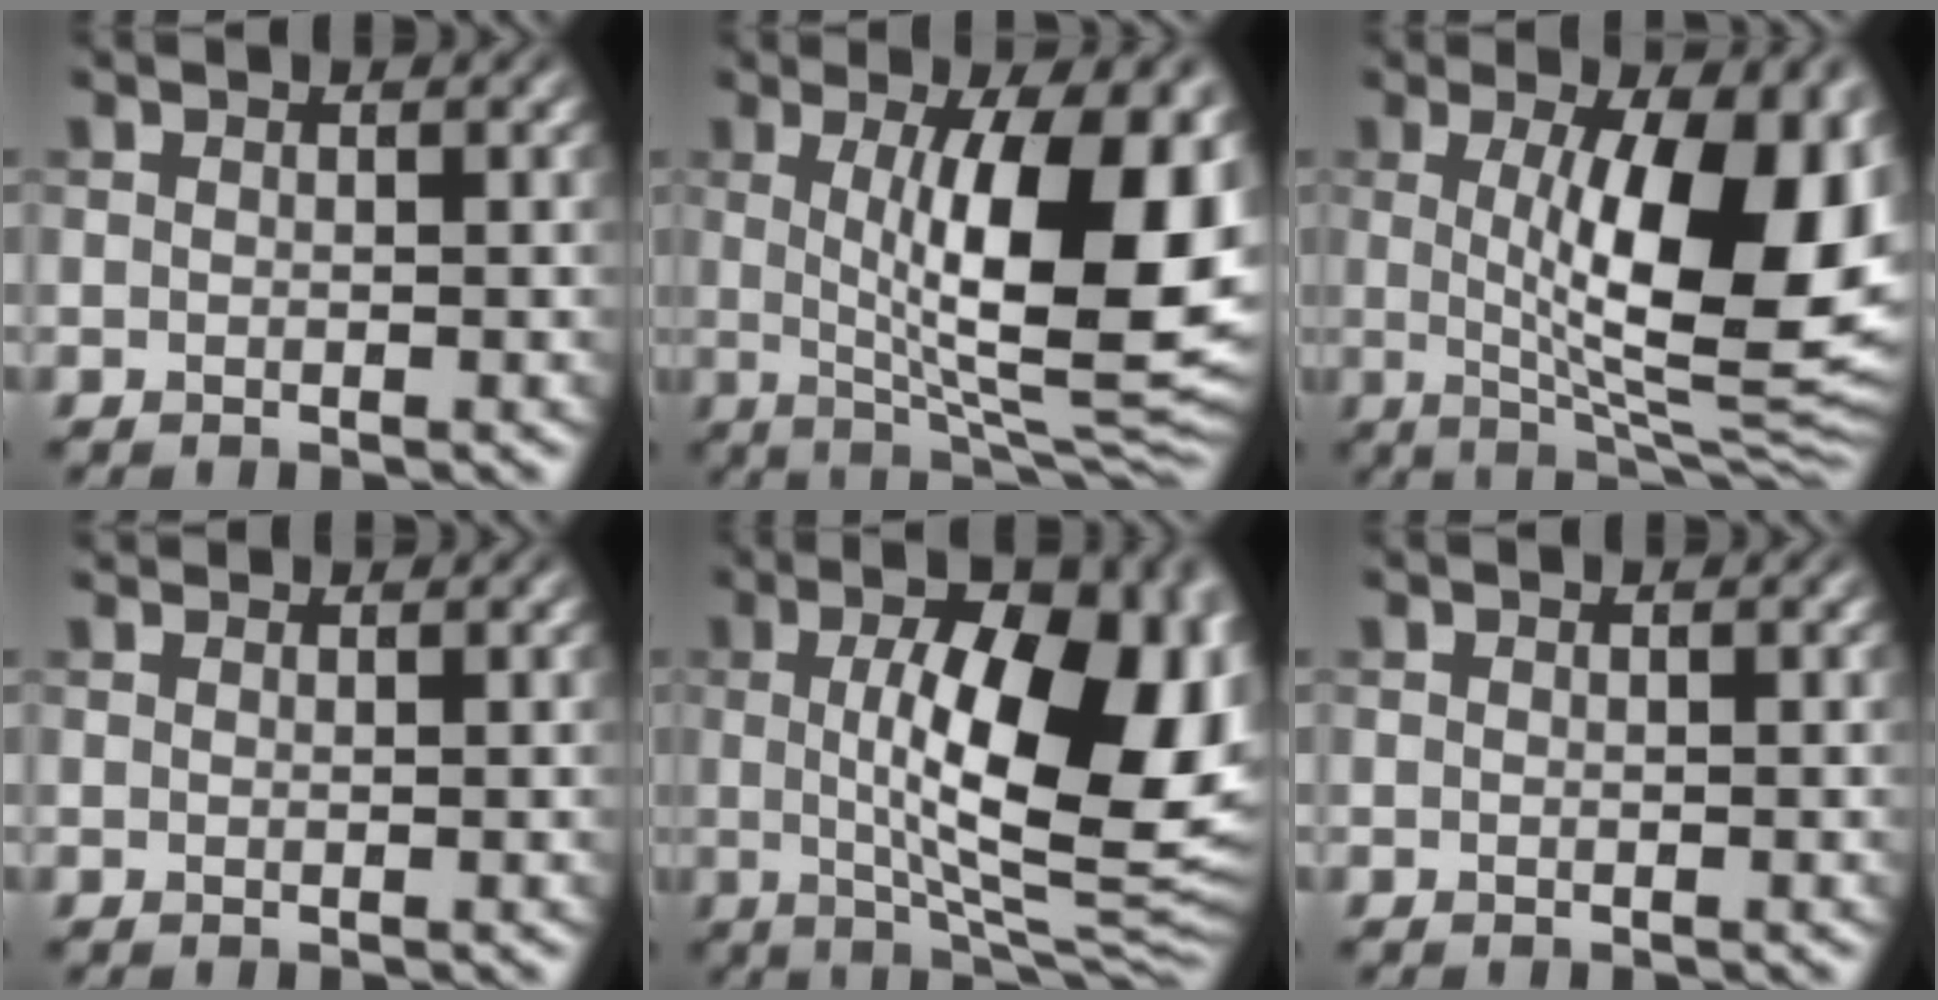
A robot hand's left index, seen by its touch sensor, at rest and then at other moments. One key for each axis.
{"total": 14.4, "fx": 2.0, "fy": 4.4, "fz": 13.6, "tx": -0.178, "ty": -0.009, "tz": 0.034}
{"total": 14.6, "fx": 1.5, "fy": 4.9, "fz": 13.7, "tx": -0.166, "ty": -0.006, "tz": 0.025}
{"total": 1.6, "fx": 1.6, "fy": 0.2, "fz": 0.5, "tx": -0.017, "ty": 0.001, "tz": 0.017}
{"total": 16.6, "fx": 1.8, "fy": 6.1, "fz": 15.3, "tx": -0.194, "ty": 0.006, "tz": 0.026}
{"total": 0.0}